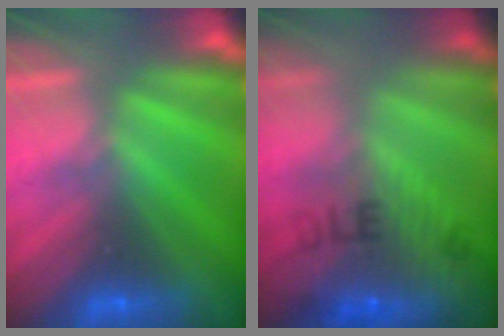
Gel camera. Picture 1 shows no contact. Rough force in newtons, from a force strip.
{"total": 8.8}